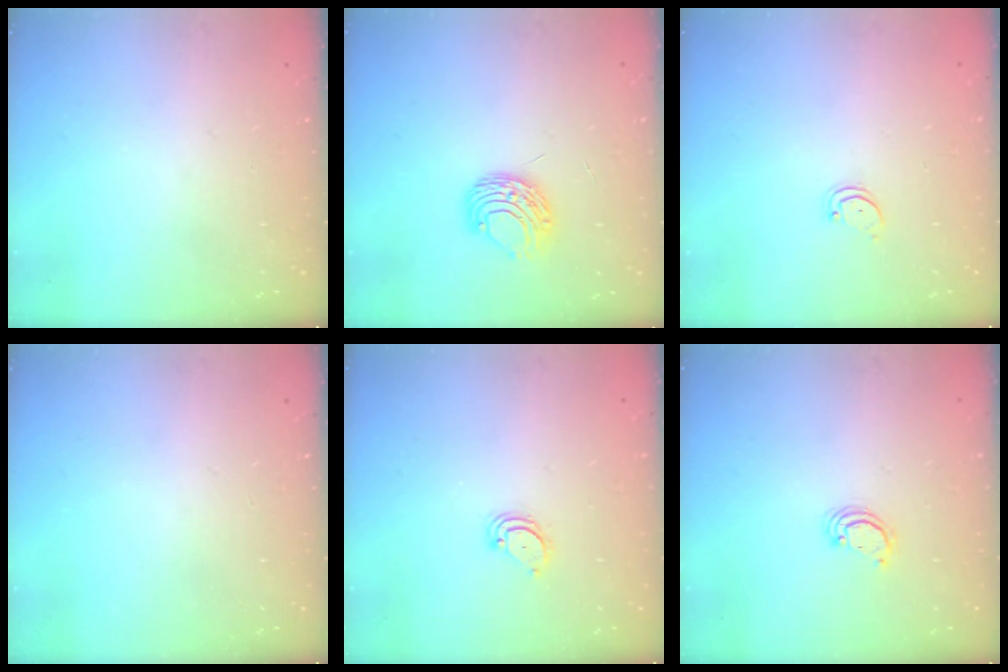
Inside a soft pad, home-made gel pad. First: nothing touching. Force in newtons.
{"total": 8.1, "press": 8.1, "slide": 0.5}
{"total": 1.5, "press": 1.5, "slide": 0.1}
{"total": 0.0}
{"total": 3.7, "press": 3.7, "slide": 0.3}
{"total": 2.1, "press": 2.1, "slide": 0.1}